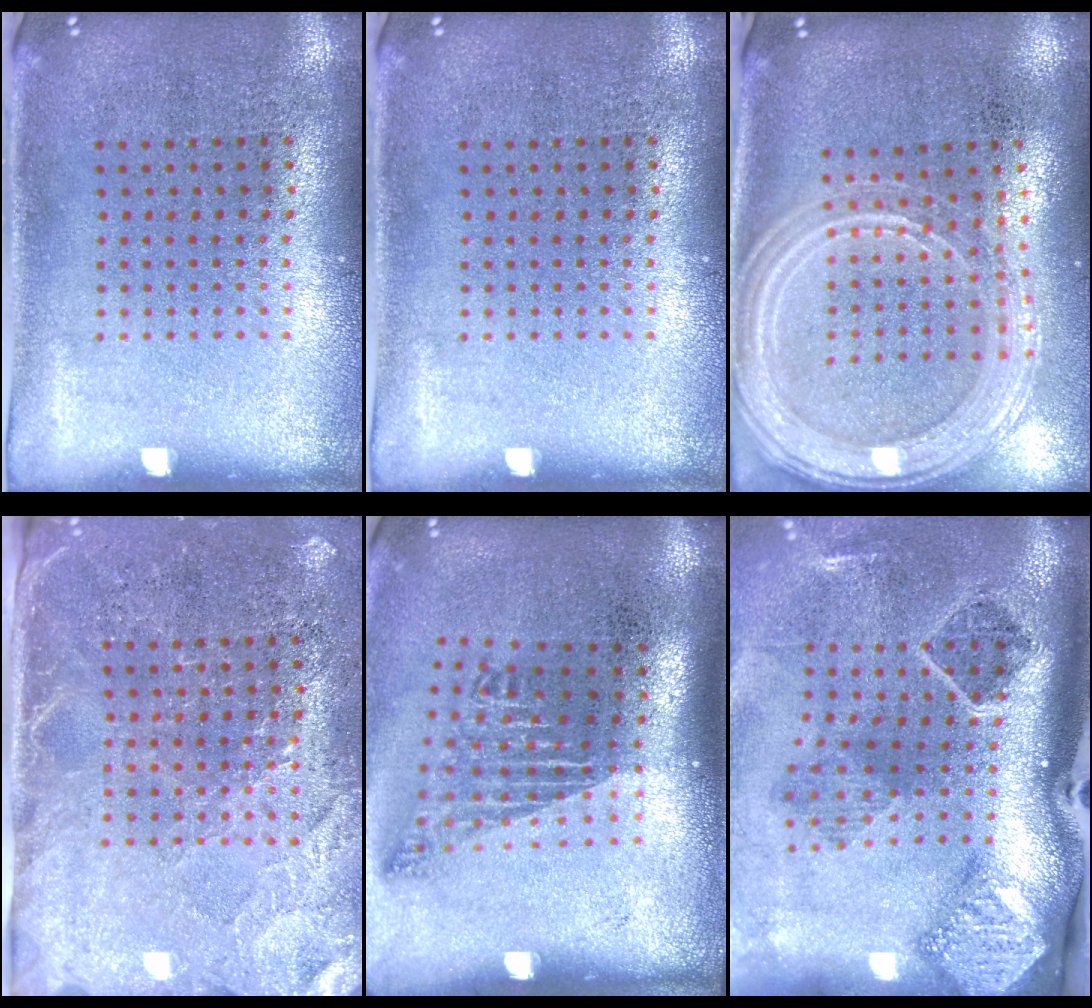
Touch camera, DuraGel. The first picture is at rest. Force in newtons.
{"total": 0.0}
{"total": 2.1, "press": 1.9, "slide": 0.9}
{"total": 2.9, "press": 2.6, "slide": 1.2}
{"total": 1.8, "press": 1.1, "slide": 1.4}
{"total": 3.0, "press": 1.9, "slide": 2.3}